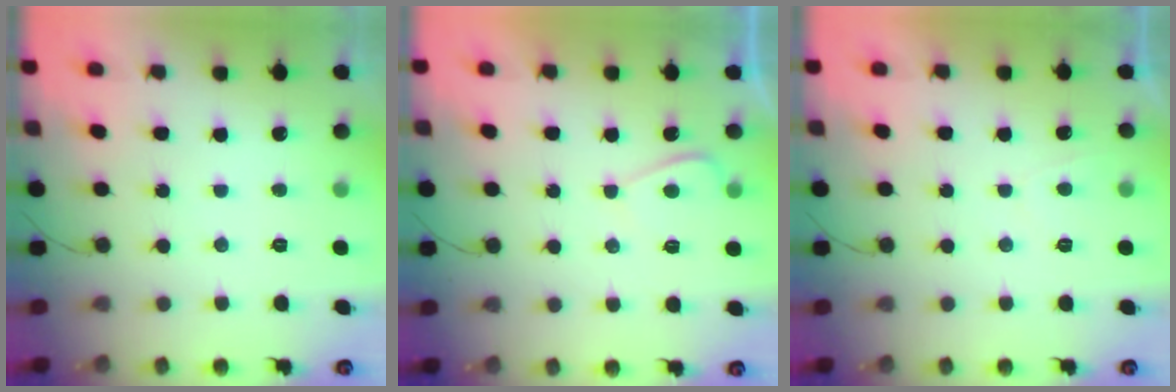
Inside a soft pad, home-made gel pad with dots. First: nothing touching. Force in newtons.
{"total": 0.5, "press": 0.2, "slide": 0.5}
{"total": 0.8, "press": 0.5, "slide": 0.6}